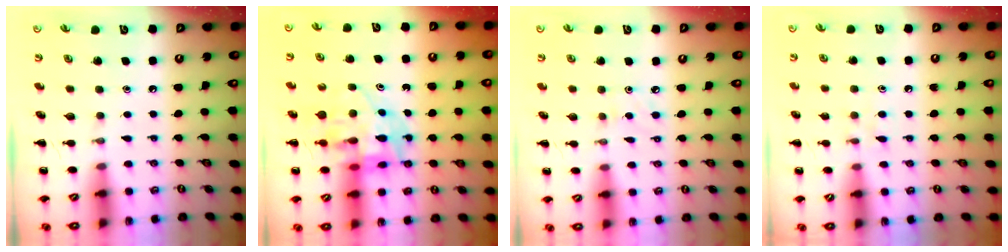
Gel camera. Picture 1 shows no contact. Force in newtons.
{"total": 12.0, "press": 11.5, "slide": 3.3}
{"total": 2.7, "press": 2.5, "slide": 0.9}
{"total": 4.7, "press": 4.4, "slide": 1.6}